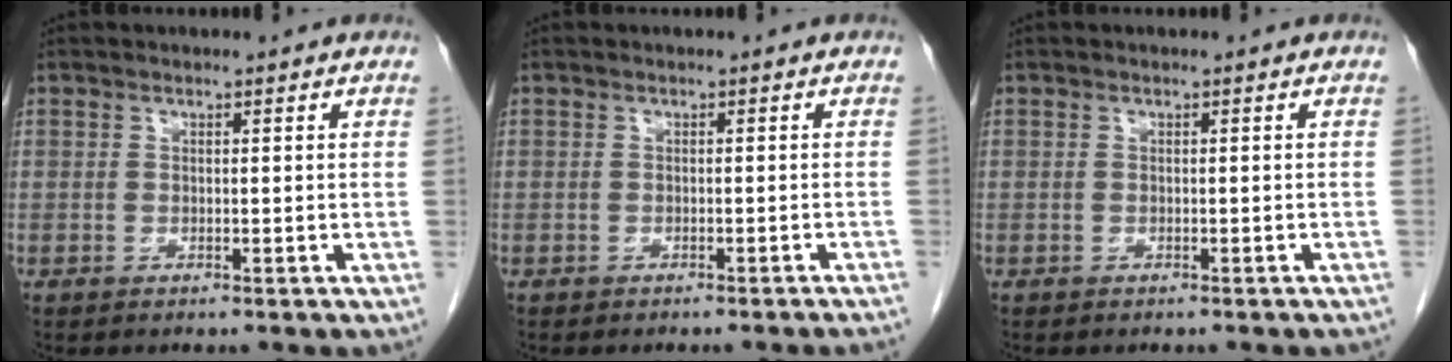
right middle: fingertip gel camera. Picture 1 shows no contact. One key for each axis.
{"total": 2.3, "fx": -2.0, "fy": -0.4, "fz": 1.0, "tx": -0.017, "ty": 0.008, "tz": -0.024}
{"total": 1.7, "fx": -1.5, "fy": 0.6, "fz": 0.7, "tx": -0.014, "ty": -0.002, "tz": -0.016}